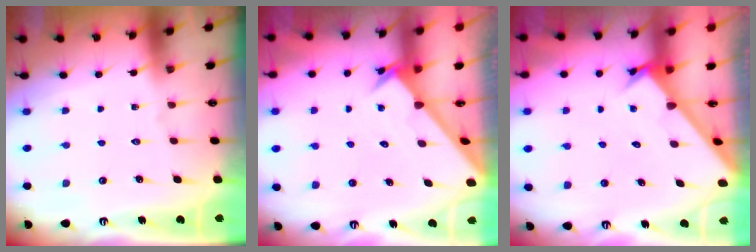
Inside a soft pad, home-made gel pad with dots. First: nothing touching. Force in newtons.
{"total": 2.6, "press": 2.6, "slide": 0.2}
{"total": 2.5, "press": 2.5, "slide": 0.1}